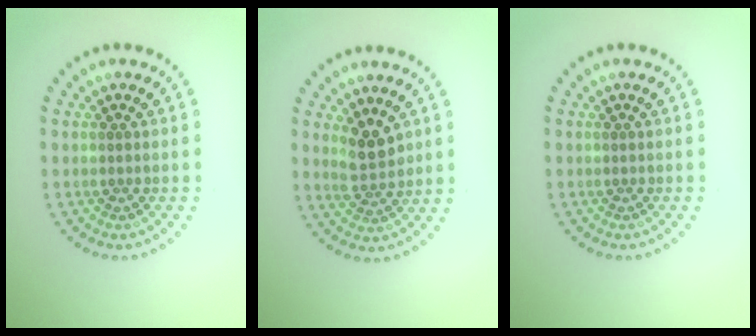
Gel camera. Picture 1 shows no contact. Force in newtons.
{"total": 2.6, "press": 2.4, "slide": 1.0}
{"total": 0.0}